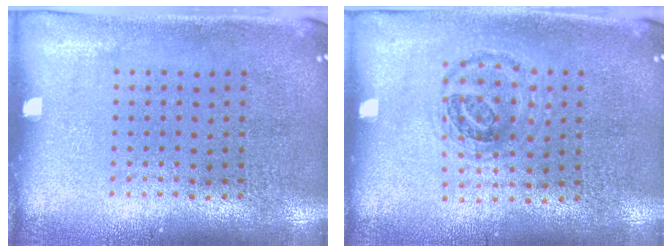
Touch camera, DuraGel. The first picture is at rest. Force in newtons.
{"total": 1.0, "press": 1.0, "slide": 0.3}